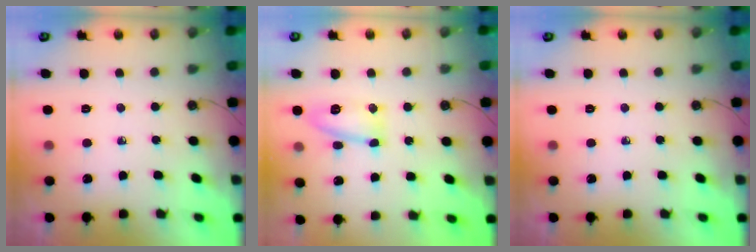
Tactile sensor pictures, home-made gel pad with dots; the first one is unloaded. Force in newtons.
{"total": 9.9, "press": 9.9, "slide": 1.1}
{"total": 0.0}